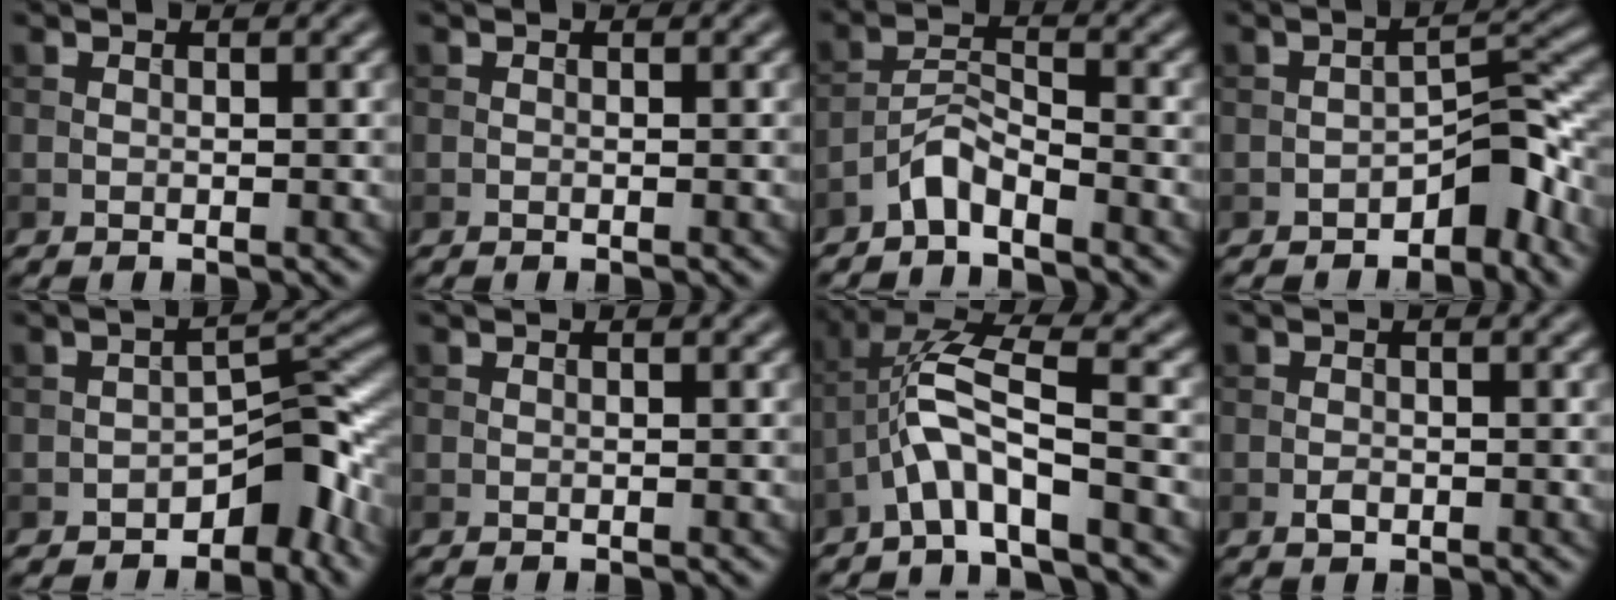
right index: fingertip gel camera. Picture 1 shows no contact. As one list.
[{"total": 0.0}, {"total": 2.8, "force": [-2.3, 0.7, 1.4], "torque": [-0.025, 0.013, -0.051]}, {"total": 4.2, "force": [-2.6, 1.8, 2.7], "torque": [-0.028, 0.013, -0.045]}, {"total": 5.8, "force": [-3.4, 2.8, 3.6], "torque": [-0.028, 0.012, -0.060]}, {"total": 0.0}, {"total": 5.9, "force": [-2.7, 1.4, 5.1], "torque": [-0.107, 0.016, -0.061]}, {"total": 0.8, "force": [-0.3, 0.5, 0.5], "torque": [-0.009, -0.001, -0.006]}]